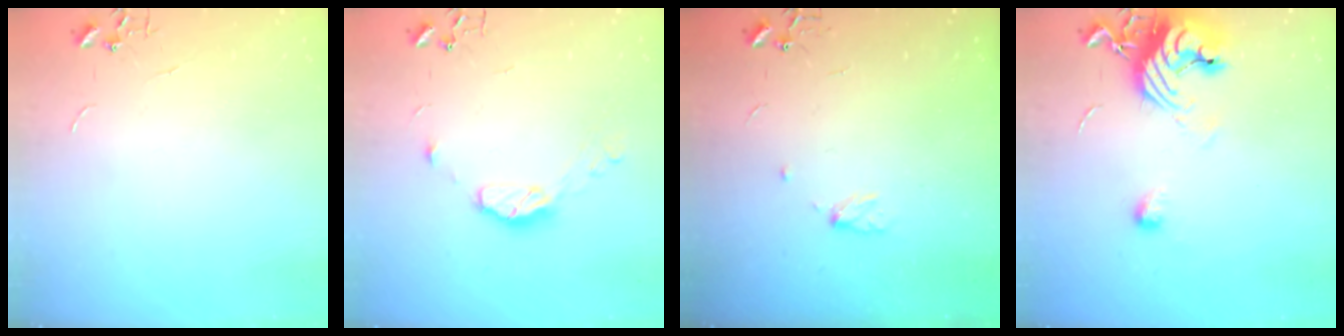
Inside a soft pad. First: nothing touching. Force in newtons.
{"total": 8.0, "press": 8.0, "slide": 0.6}
{"total": 6.2, "press": 5.4, "slide": 3.0}
{"total": 12.2, "press": 12.1, "slide": 1.4}